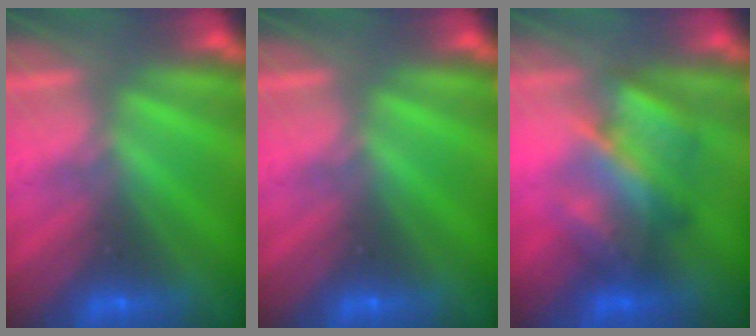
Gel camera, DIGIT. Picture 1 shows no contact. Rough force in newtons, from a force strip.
{"total": 0.0}
{"total": 3.9}